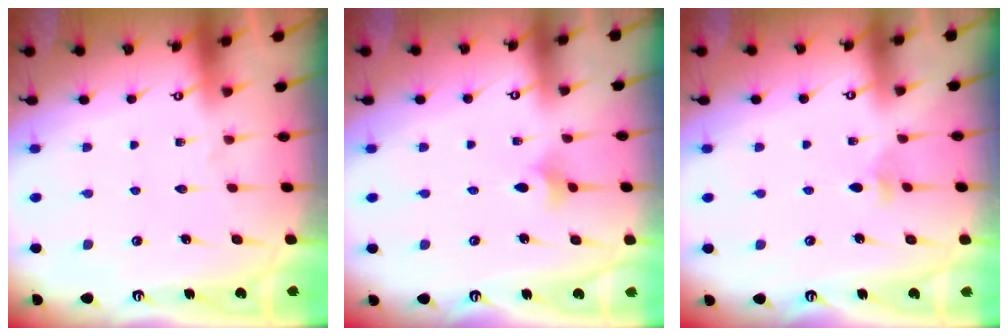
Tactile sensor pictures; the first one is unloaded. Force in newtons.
{"total": 2.9, "press": 2.8, "slide": 0.7}
{"total": 3.1, "press": 3.0, "slide": 0.7}